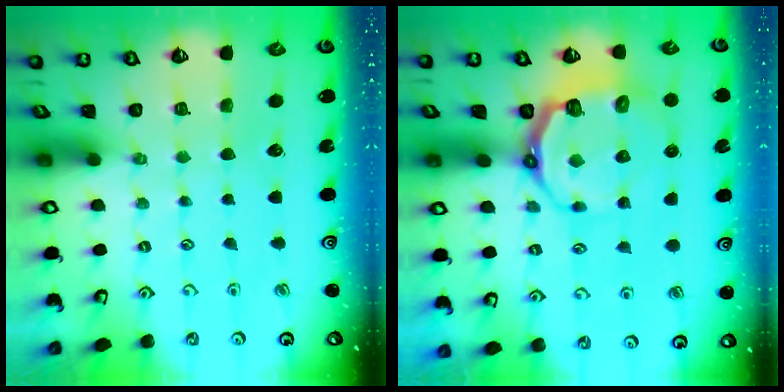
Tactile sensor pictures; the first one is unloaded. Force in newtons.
{"total": 8.6, "press": 7.5, "slide": 4.2}